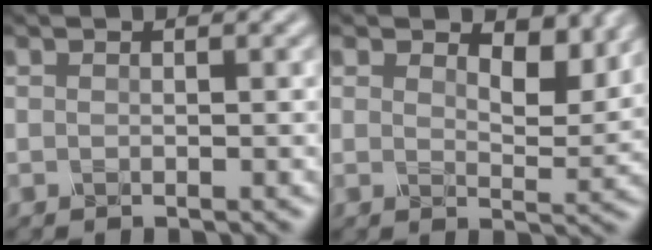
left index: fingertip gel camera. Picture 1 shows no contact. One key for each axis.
{"total": 3.9, "fx": 2.7, "fy": 1.7, "fz": 2.2, "tx": -0.037, "ty": -0.007, "tz": 0.031}